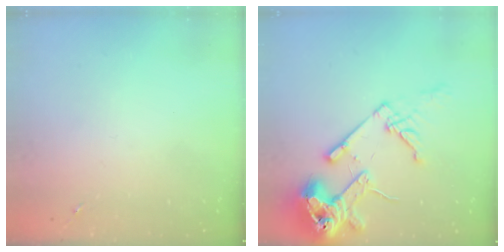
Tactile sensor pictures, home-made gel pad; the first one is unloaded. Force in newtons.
{"total": 18.6, "press": 18.4, "slide": 2.2}